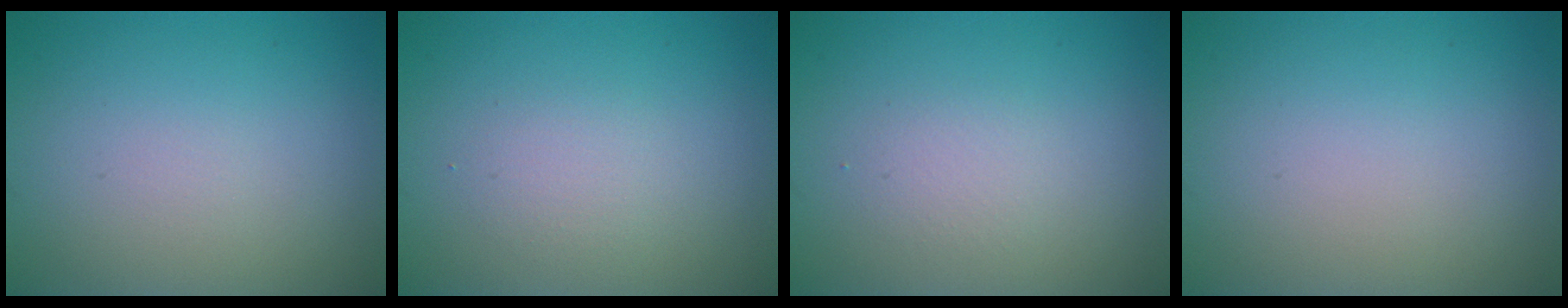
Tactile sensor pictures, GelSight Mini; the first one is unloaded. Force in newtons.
{"total": 1.4, "press": 1.4, "slide": 0.0}
{"total": 1.4, "press": 1.4, "slide": 0.1}
{"total": 0.0}